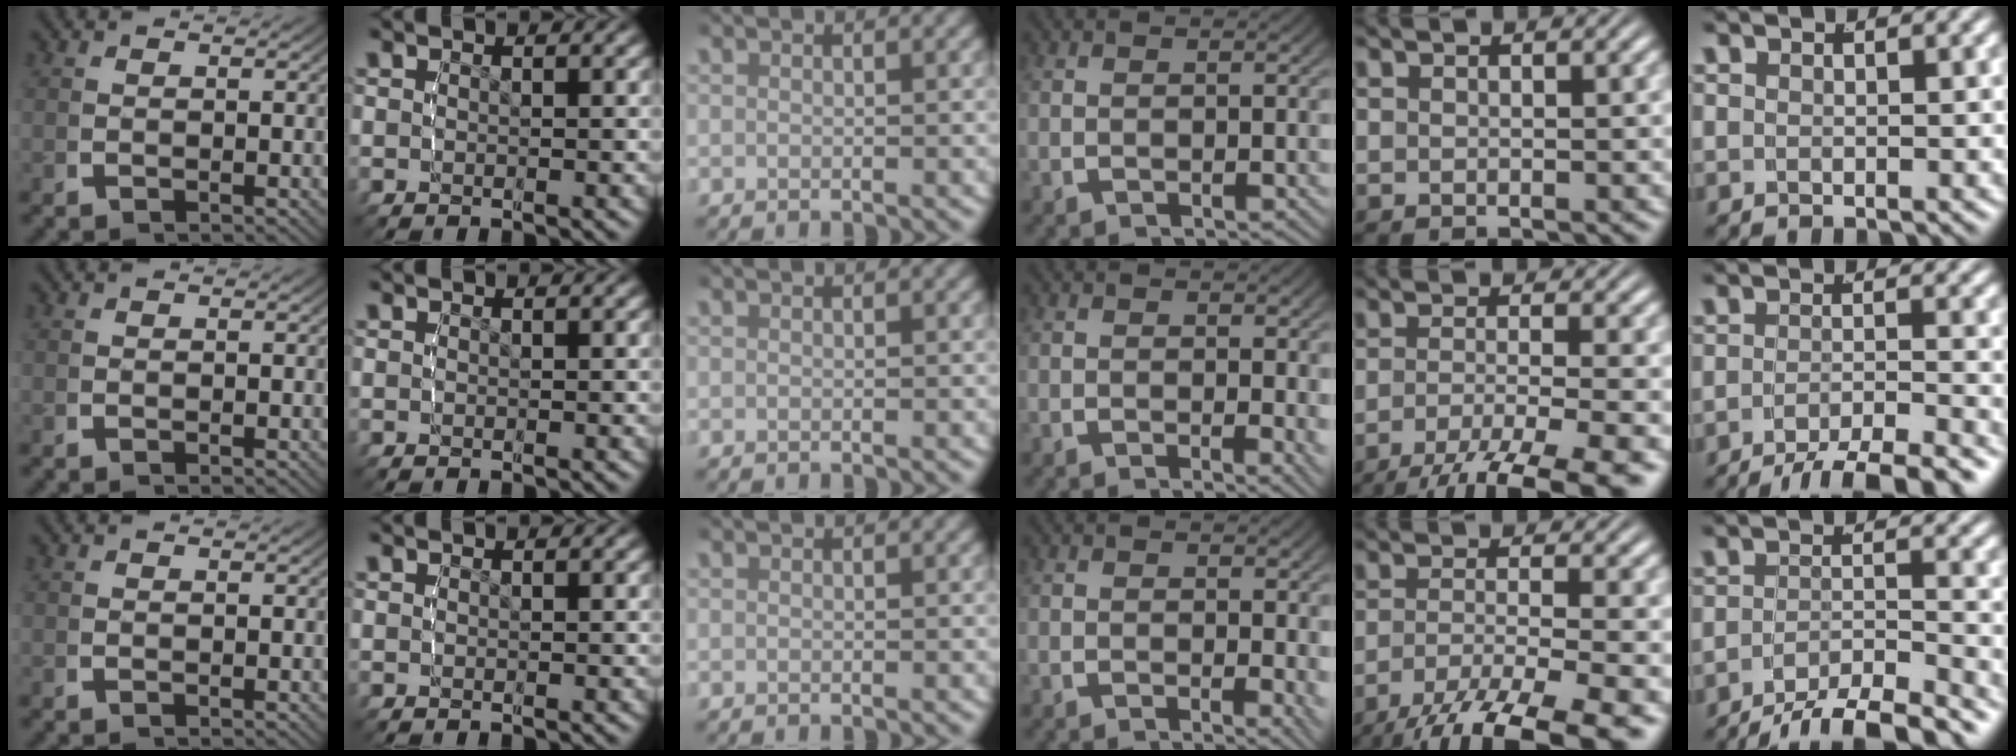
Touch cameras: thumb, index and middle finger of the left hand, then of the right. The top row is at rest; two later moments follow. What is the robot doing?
{"motion": "lift_and_place", "object": "condiment"}